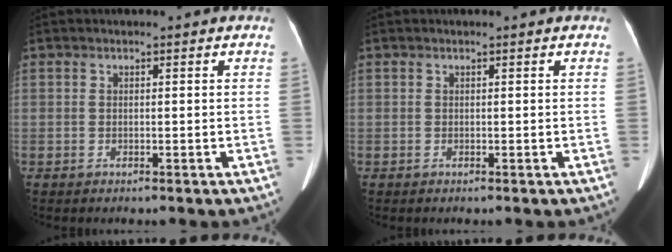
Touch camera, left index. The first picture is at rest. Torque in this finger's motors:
{"motor_torque": [0.00, 0.02, 0.00, 0.00]}